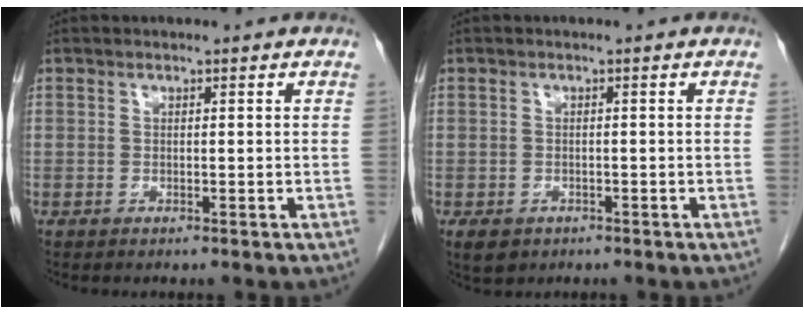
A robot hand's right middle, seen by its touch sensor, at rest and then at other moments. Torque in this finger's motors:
{"motor_torque": [0.54, -0.31, -0.02, 0.01]}